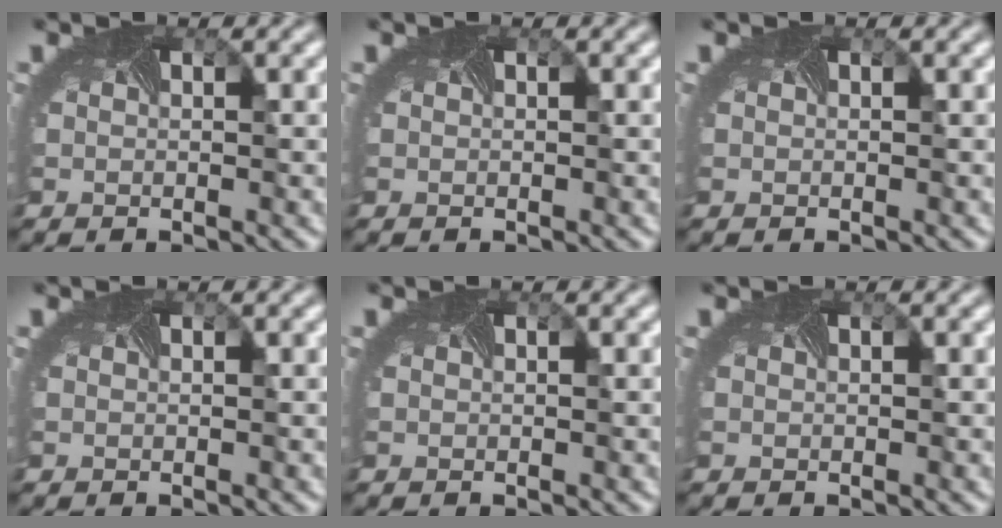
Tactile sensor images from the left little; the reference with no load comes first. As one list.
[{"total": 0.0}, {"total": 0.0}, {"total": 0.0}, {"total": 0.0}, {"total": 0.0}]